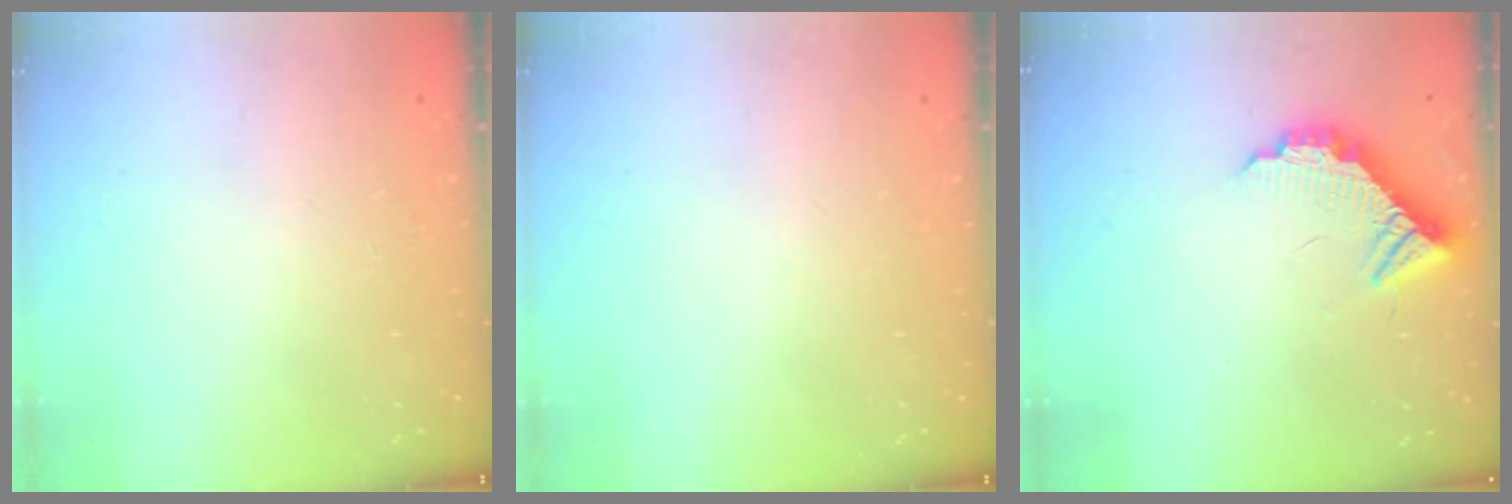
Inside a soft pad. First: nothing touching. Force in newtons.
{"total": 0.0}
{"total": 10.7, "press": 10.7, "slide": 0.3}